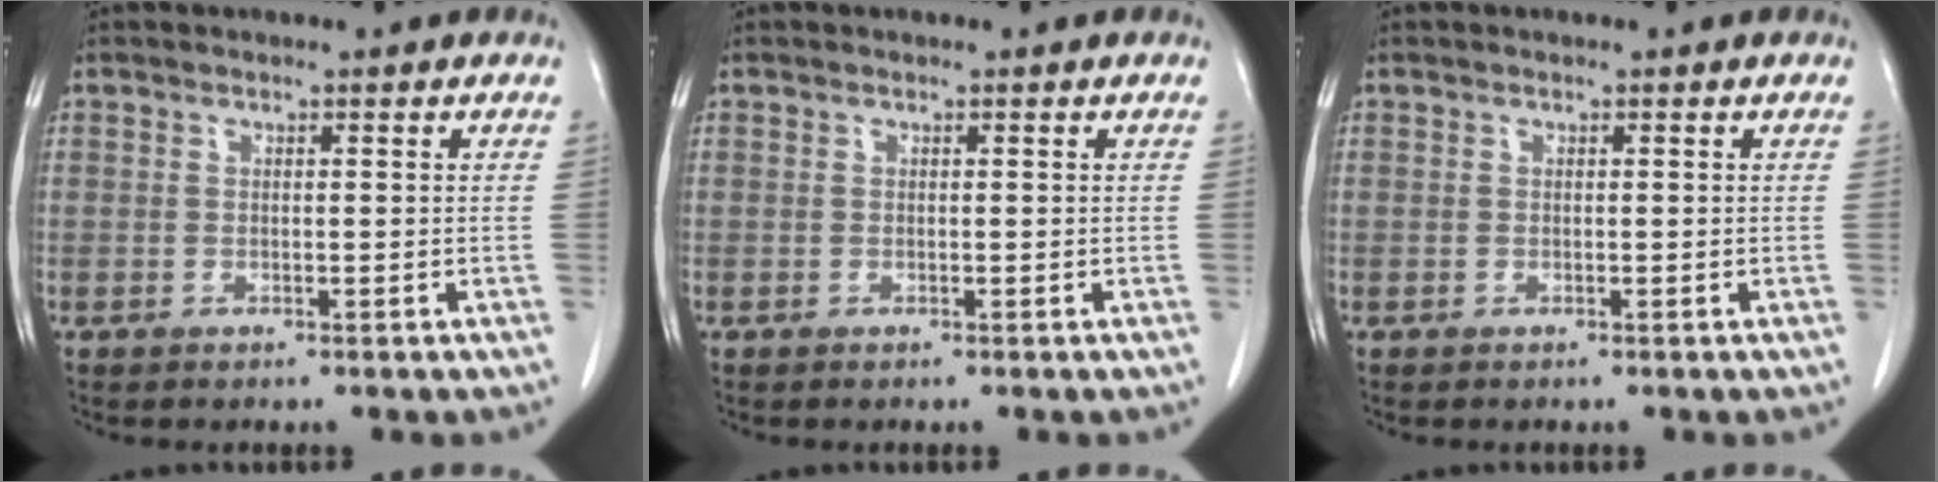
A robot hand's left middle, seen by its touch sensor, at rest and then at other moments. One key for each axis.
{"total": 0.0}
{"total": 0.0}